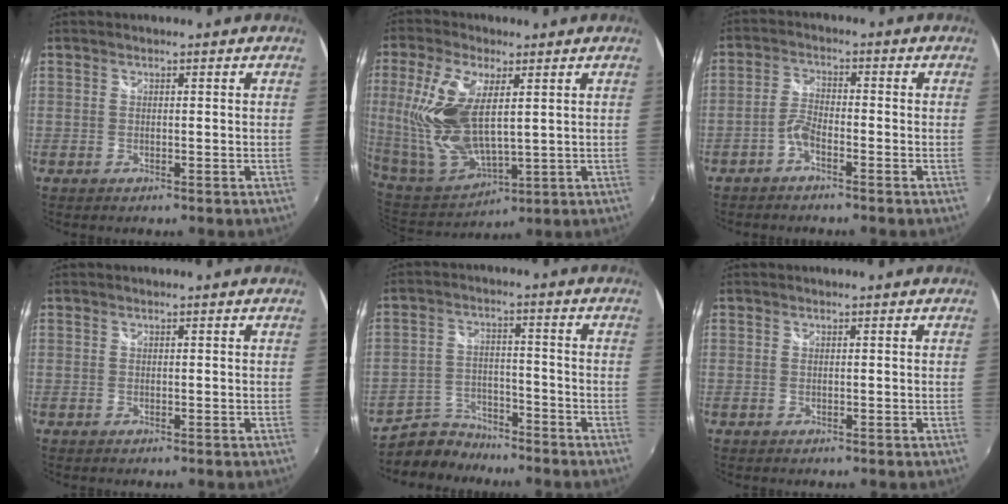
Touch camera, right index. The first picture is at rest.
{"total": 16.6, "force": [3.7, 7.9, 14.2], "torque": [-0.296, -0.001, 0.090]}
{"total": 2.8, "force": [-2.0, 0.9, 1.8], "torque": [-0.048, 0.009, -0.041]}
{"total": 0.0}
{"total": 7.0, "force": [-6.3, 3.1, 0.3], "torque": [-0.026, 0.014, -0.111]}
{"total": 0.0}